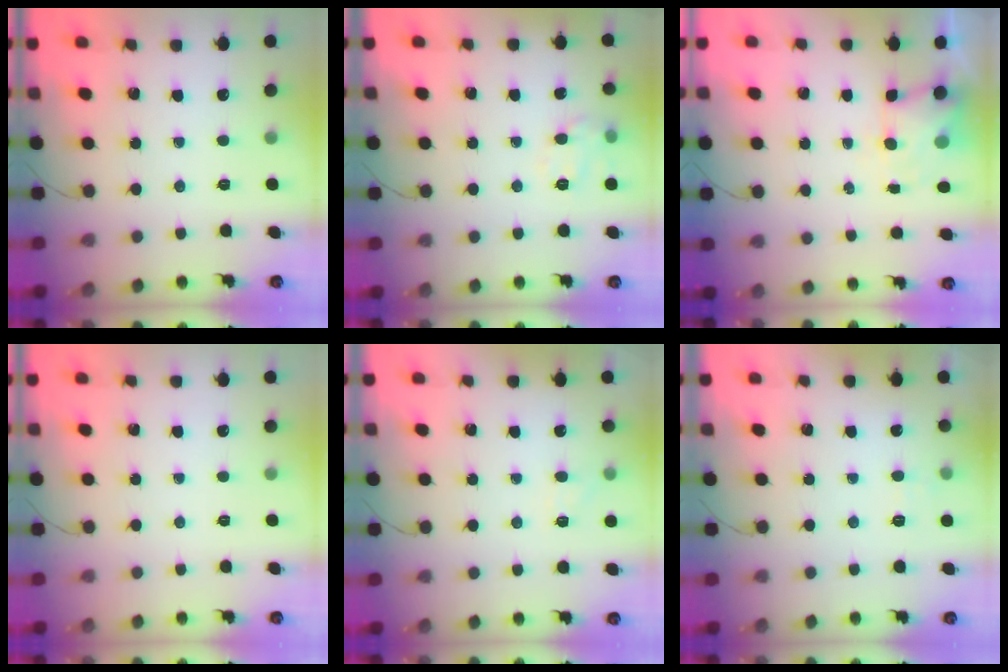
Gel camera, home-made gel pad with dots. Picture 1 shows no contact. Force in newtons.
{"total": 8.9, "press": 8.9, "slide": 0.5}
{"total": 4.0, "press": 4.0, "slide": 0.7}
{"total": 0.0}
{"total": 5.0, "press": 4.8, "slide": 1.5}
{"total": 2.8, "press": 2.5, "slide": 1.3}